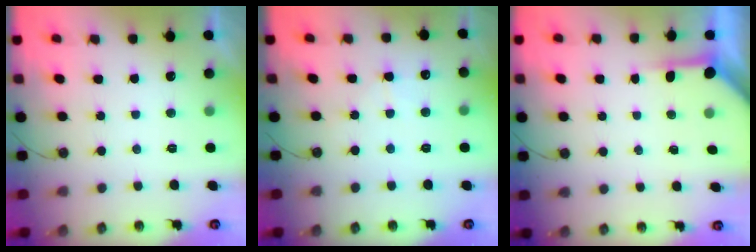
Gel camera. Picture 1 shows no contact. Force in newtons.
{"total": 3.0, "press": 2.9, "slide": 0.5}
{"total": 3.8, "press": 3.8, "slide": 0.4}